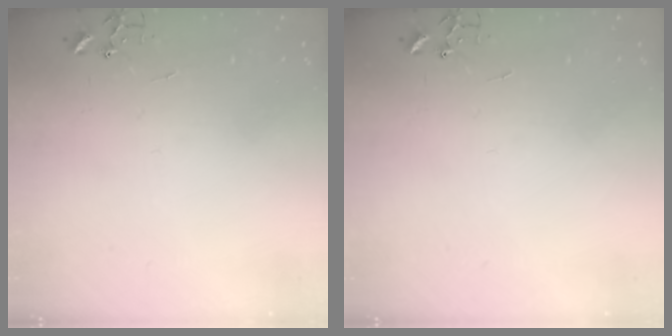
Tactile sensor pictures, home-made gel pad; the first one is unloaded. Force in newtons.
{"total": 0.0}